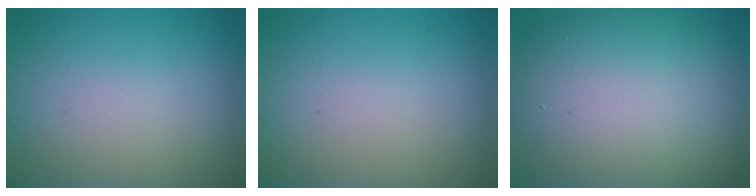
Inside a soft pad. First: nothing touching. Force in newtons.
{"total": 0.0}
{"total": 13.1, "press": 13.1, "slide": 0.2}